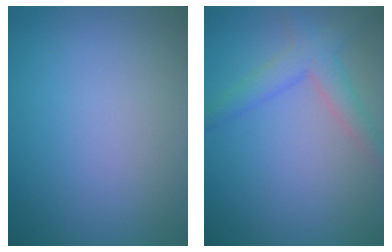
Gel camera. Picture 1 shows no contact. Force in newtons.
{"total": 3.0, "press": 3.0, "slide": 0.1}